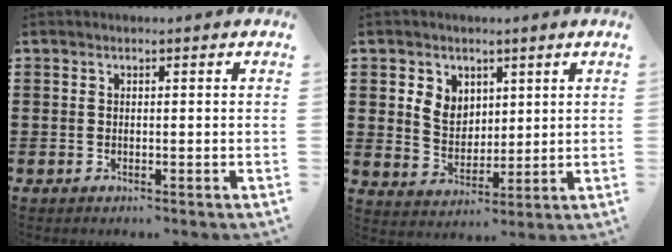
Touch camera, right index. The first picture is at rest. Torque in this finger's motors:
{"motor_torque": [0.19, 0.19, 0.35, 0.10]}